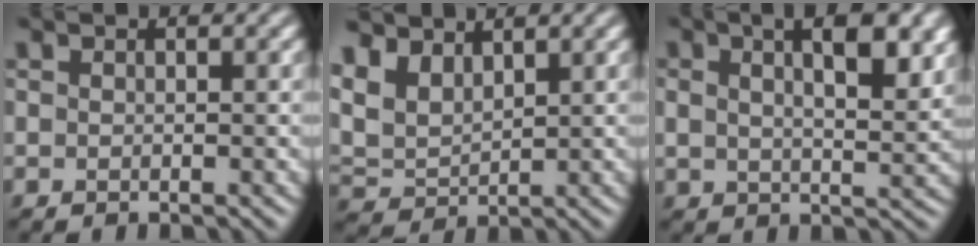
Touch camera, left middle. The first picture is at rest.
{"total": 4.9, "force": [3.1, 2.9, 2.6], "torque": [-0.071, 0.006, 0.058]}
{"total": 7.2, "force": [3.1, 2.6, 5.9], "torque": [-0.072, 0.016, 0.039]}